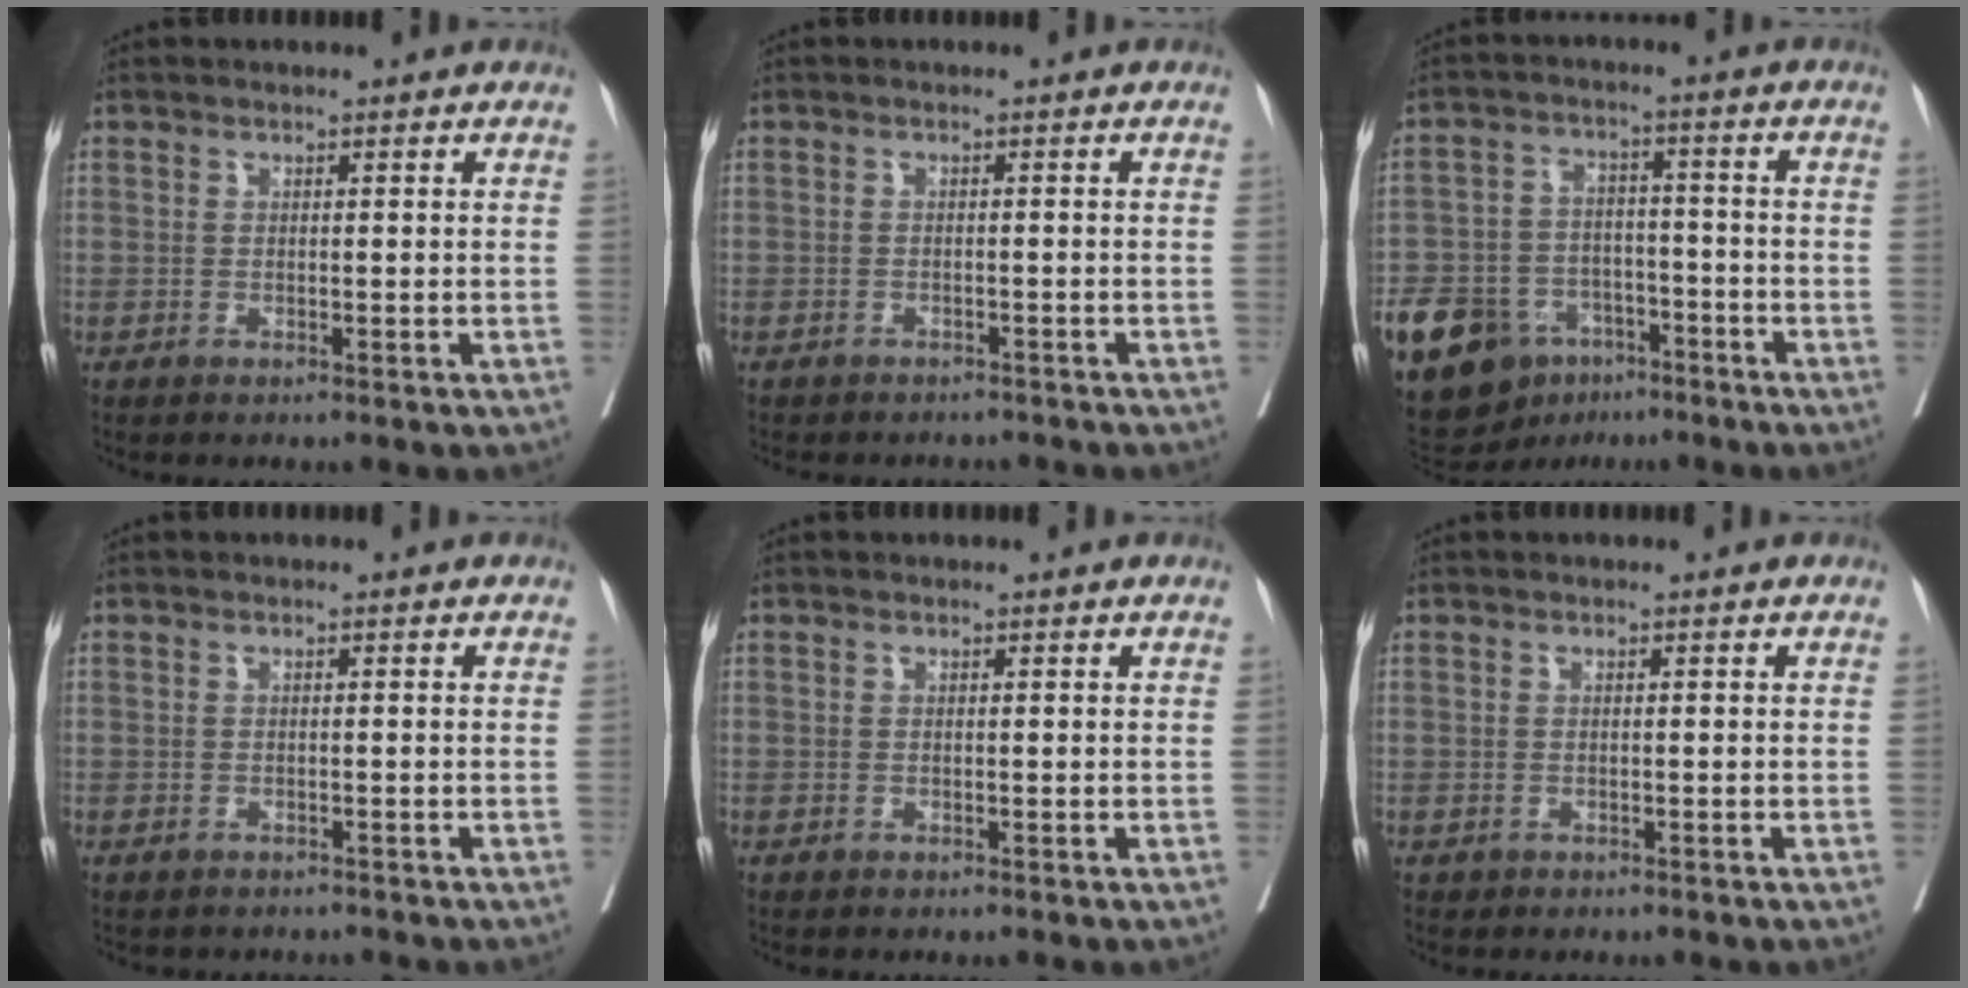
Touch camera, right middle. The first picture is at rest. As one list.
[{"total": 4.8, "force": [-4.3, 2.1, 0.5], "torque": [-0.006, 0.003, -0.052]}, {"total": 17.2, "force": [-9.9, 11.4, 8.3], "torque": [-0.179, 0.017, -0.157]}, {"total": 2.3, "force": [-1.9, 1.2, 0.4], "torque": [-0.009, 0.002, -0.022]}, {"total": 0.0}, {"total": 0.6, "force": [-0.4, 0.5, 0.0], "torque": [-0.008, 0.003, -0.005]}]